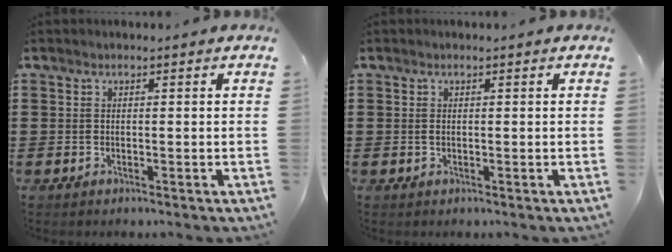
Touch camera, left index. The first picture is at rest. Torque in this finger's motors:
{"motor_torque": [0.12, 0.08, 0.02, 0.00]}